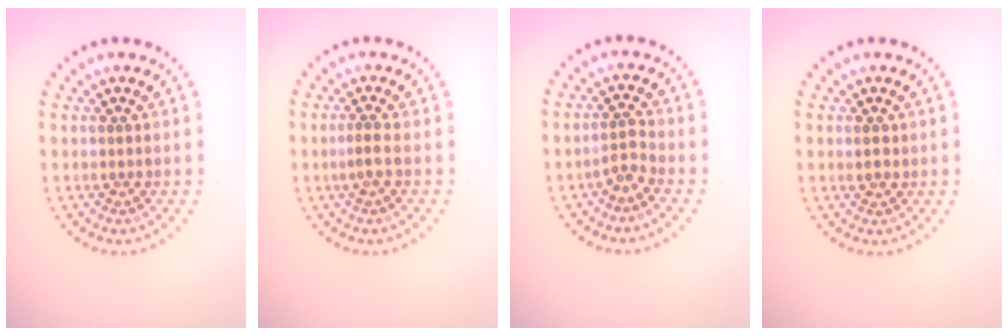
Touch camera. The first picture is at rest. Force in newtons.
{"total": 1.0, "press": 0.8, "slide": 0.5}
{"total": 2.0, "press": 1.4, "slide": 1.4}
{"total": 1.1, "press": 1.1, "slide": 0.3}